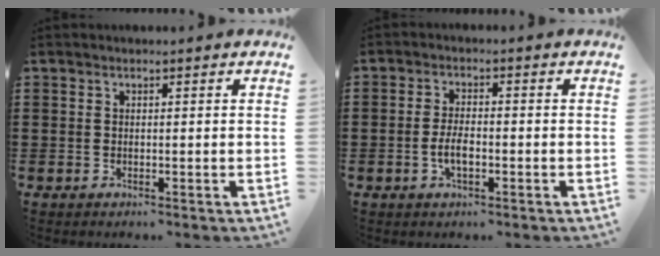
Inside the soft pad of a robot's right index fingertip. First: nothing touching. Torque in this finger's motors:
{"motor_torque": [1.61, 0.53, 0.36, 0.09]}